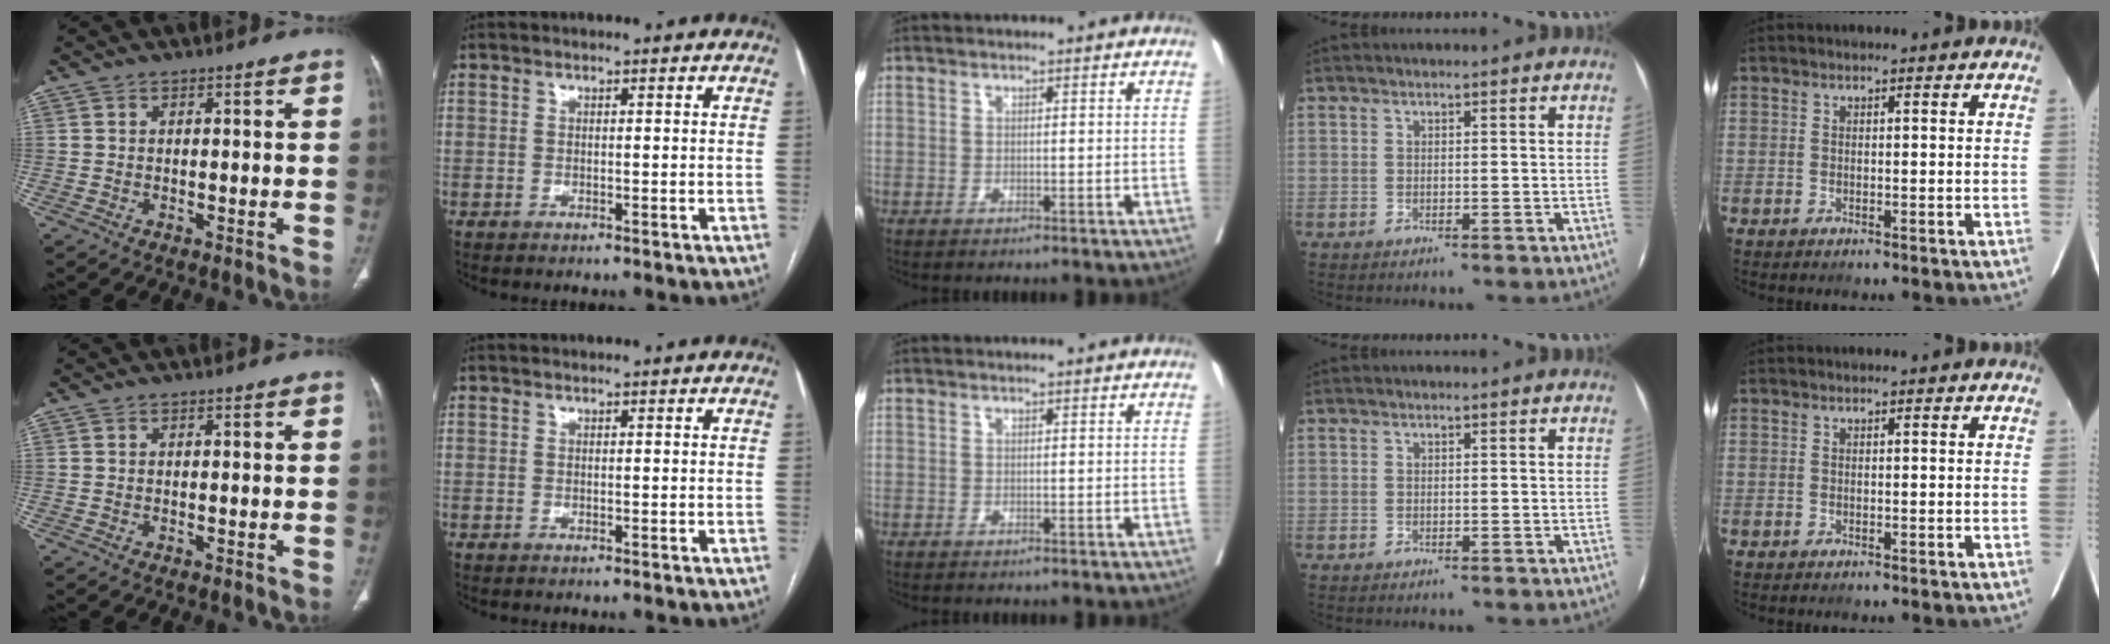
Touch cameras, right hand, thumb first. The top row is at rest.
{}